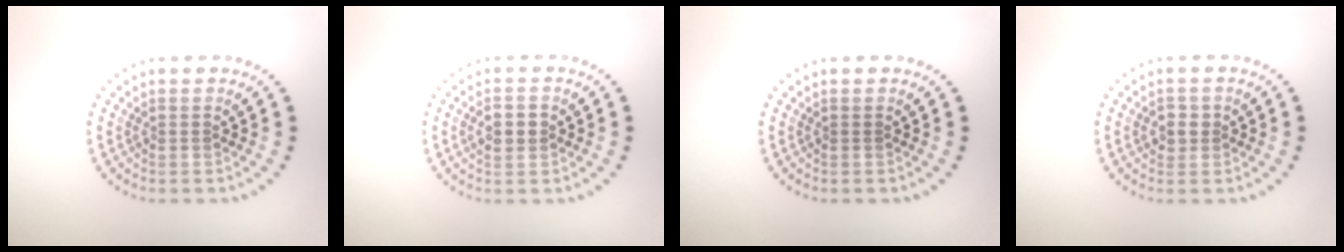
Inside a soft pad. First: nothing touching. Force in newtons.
{"total": 2.7, "press": 2.7, "slide": 0.1}
{"total": 0.0}
{"total": 1.5, "press": 1.4, "slide": 0.5}